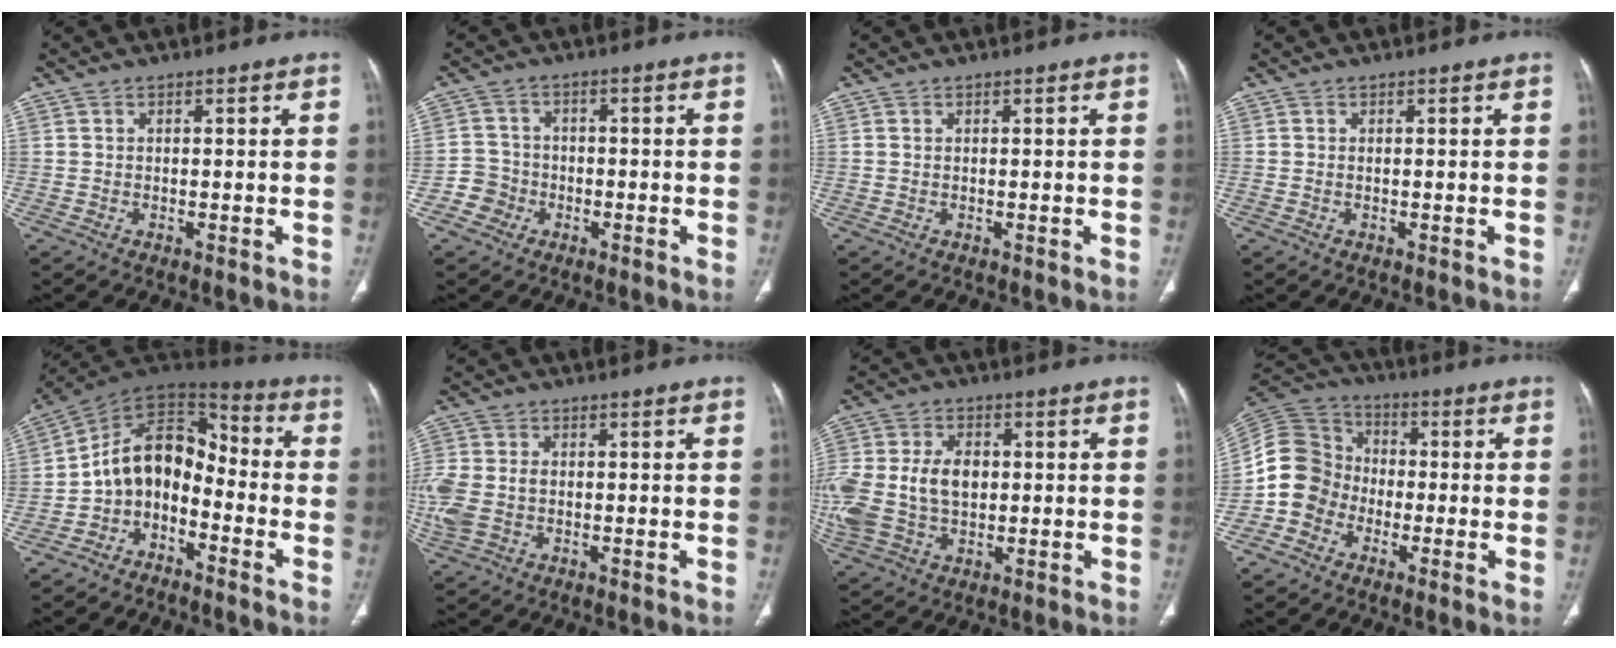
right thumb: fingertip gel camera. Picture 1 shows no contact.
{"total": 4.4, "force": [-1.8, 4.0, -0.2], "torque": [0.028, 0.020, -0.042]}
{"total": 0.0}
{"total": 0.0}
{"total": 11.7, "force": [-4.3, 8.3, 6.9], "torque": [-0.085, 0.095, -0.090]}
{"total": 9.0, "force": [-1.1, 6.6, 6.0], "torque": [-0.166, 0.011, -0.017]}
{"total": 17.8, "force": [-0.1, 12.5, 12.7], "torque": [-0.303, 0.009, 0.013]}
{"total": 11.0, "force": [-3.3, 9.9, 3.5], "torque": [-0.053, 0.048, -0.074]}